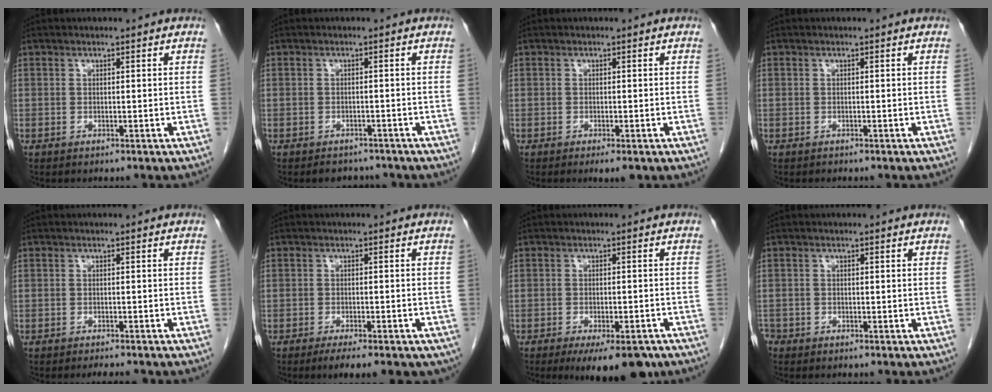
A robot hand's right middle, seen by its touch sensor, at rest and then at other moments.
{"total": 3.4, "force": [-3.0, 1.5, 0.2], "torque": [0.003, 0.002, -0.041]}
{"total": 2.3, "force": [-1.4, 0.7, 1.6], "torque": [-0.018, -0.004, -0.017]}
{"total": 0.0}
{"total": 3.2, "force": [-2.9, 0.4, 1.4], "torque": [-0.015, -0.005, -0.037]}
{"total": 8.6, "force": [-6.2, 2.3, 5.4], "torque": [-0.058, -0.007, -0.080]}
{"total": 9.5, "force": [-6.9, 2.9, 5.8], "torque": [-0.069, -0.009, -0.098]}
{"total": 1.8, "force": [-1.5, 1.1, 0.3], "torque": [-0.011, 0.000, -0.027]}